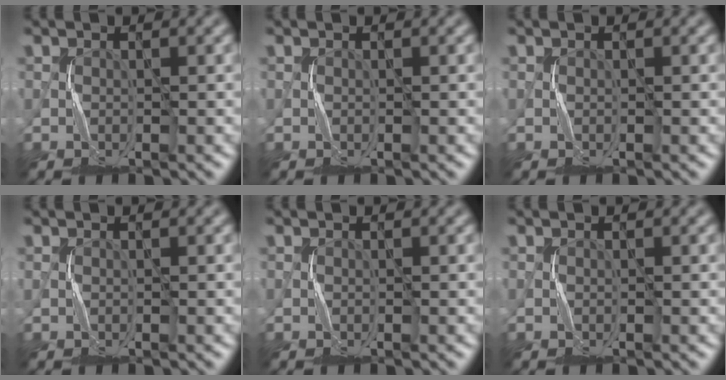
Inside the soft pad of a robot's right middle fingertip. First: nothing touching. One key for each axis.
{"total": 0.0}
{"total": 0.0}
{"total": 0.0}
{"total": 0.0}
{"total": 0.0}